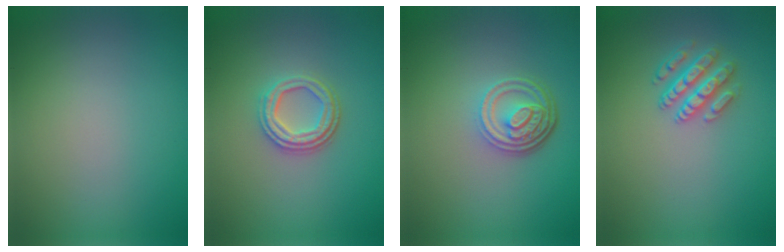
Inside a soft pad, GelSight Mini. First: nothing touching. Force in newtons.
{"total": 3.5, "press": 3.0, "slide": 1.8}
{"total": 4.7, "press": 3.5, "slide": 3.2}
{"total": 3.4, "press": 3.2, "slide": 1.2}